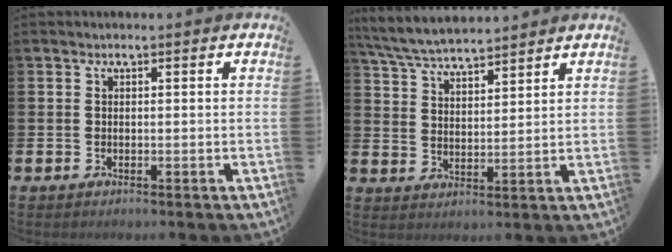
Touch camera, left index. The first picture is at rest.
{"total": 6.0, "force": [5.9, 0.9, 1.1], "torque": [-0.050, -0.024, 0.107]}